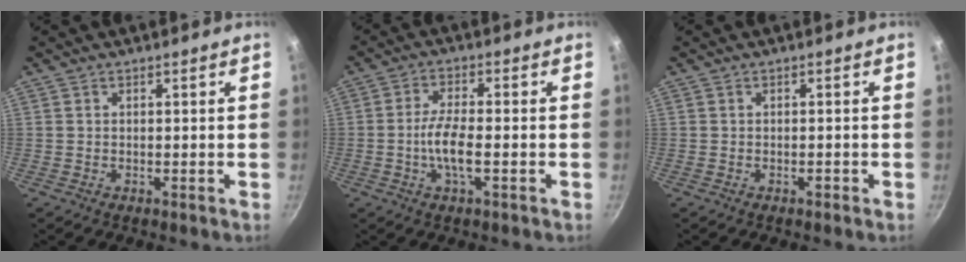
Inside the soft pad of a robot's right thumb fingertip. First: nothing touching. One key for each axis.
{"total": 6.4, "fx": -1.7, "fy": 1.6, "fz": 6.0, "tx": -0.124, "ty": 0.012, "tz": -0.040}
{"total": 0.8, "fx": -0.5, "fy": 0.3, "fz": 0.5, "tx": -0.011, "ty": 0.006, "tz": -0.007}